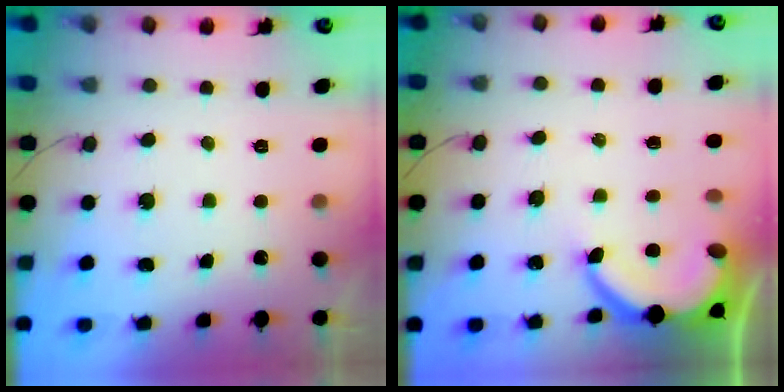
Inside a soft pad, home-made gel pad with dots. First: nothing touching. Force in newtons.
{"total": 8.8, "press": 8.7, "slide": 0.8}